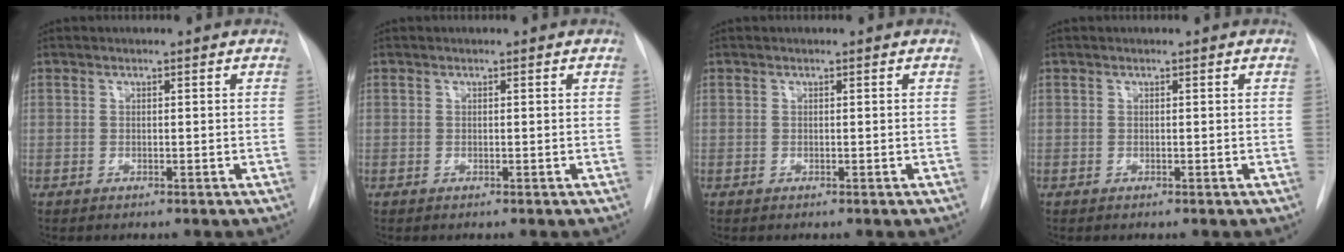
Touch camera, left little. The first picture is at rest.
{"total": 0.0}
{"total": 0.0}
{"total": 0.0}